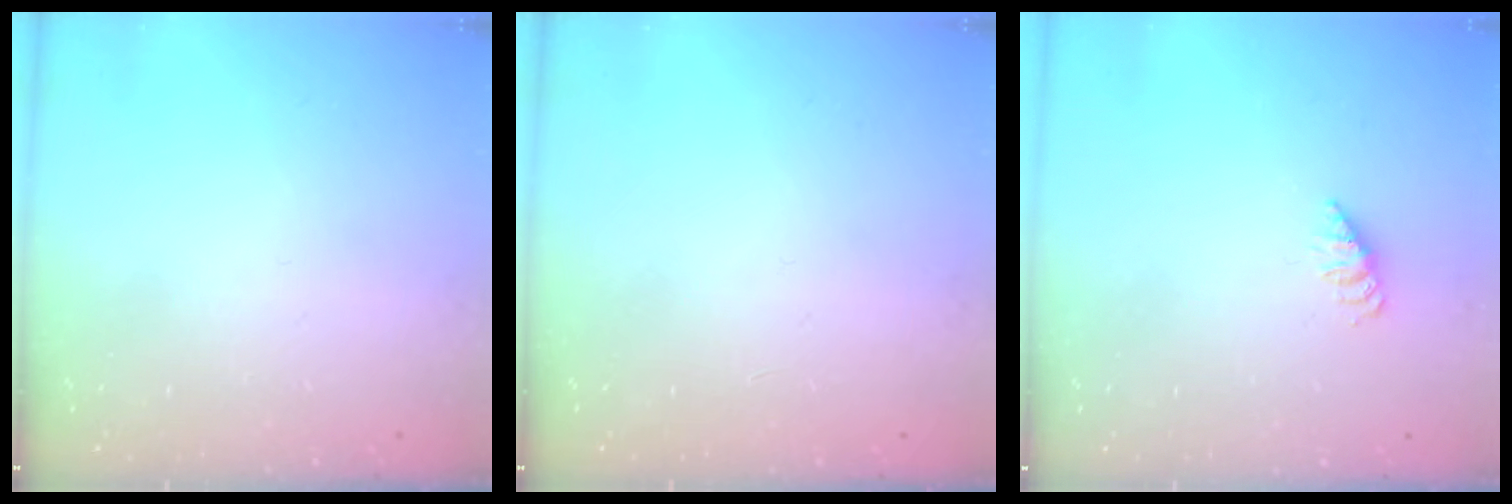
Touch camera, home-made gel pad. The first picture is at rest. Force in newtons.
{"total": 0.0}
{"total": 2.6, "press": 2.6, "slide": 0.4}